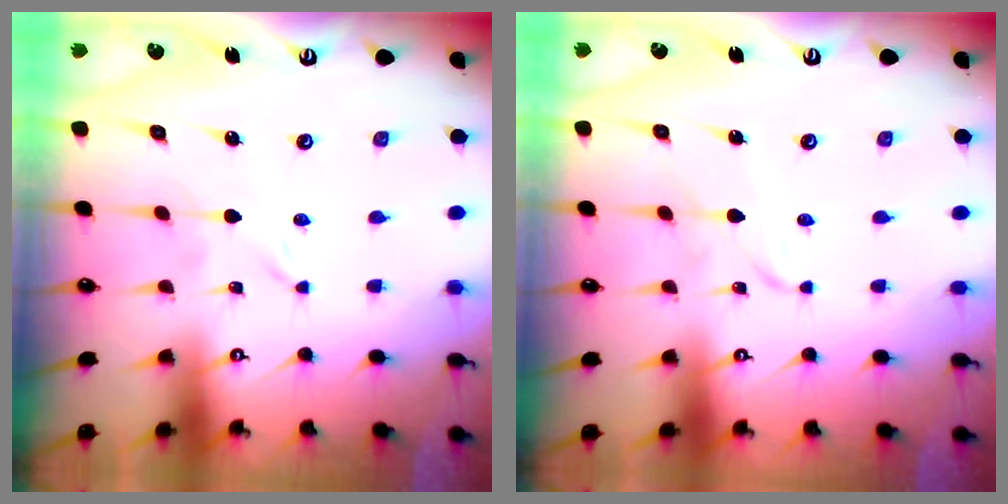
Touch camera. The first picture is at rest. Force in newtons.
{"total": 2.0, "press": 2.0, "slide": 0.2}